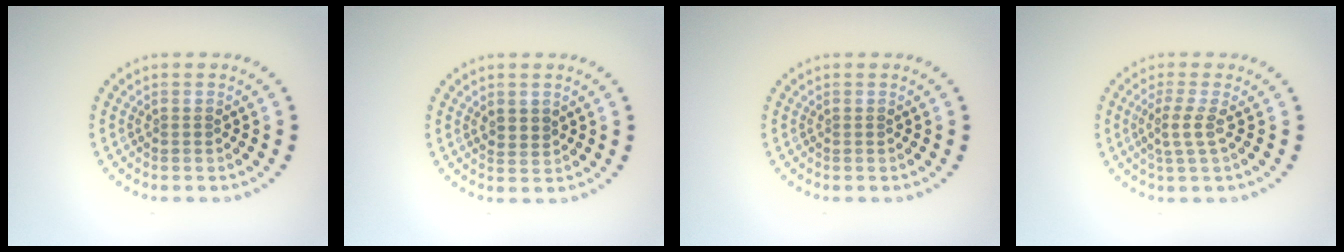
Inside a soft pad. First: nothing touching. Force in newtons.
{"total": 1.5, "press": 1.4, "slide": 0.7}
{"total": 0.0}
{"total": 2.0, "press": 1.5, "slide": 1.3}